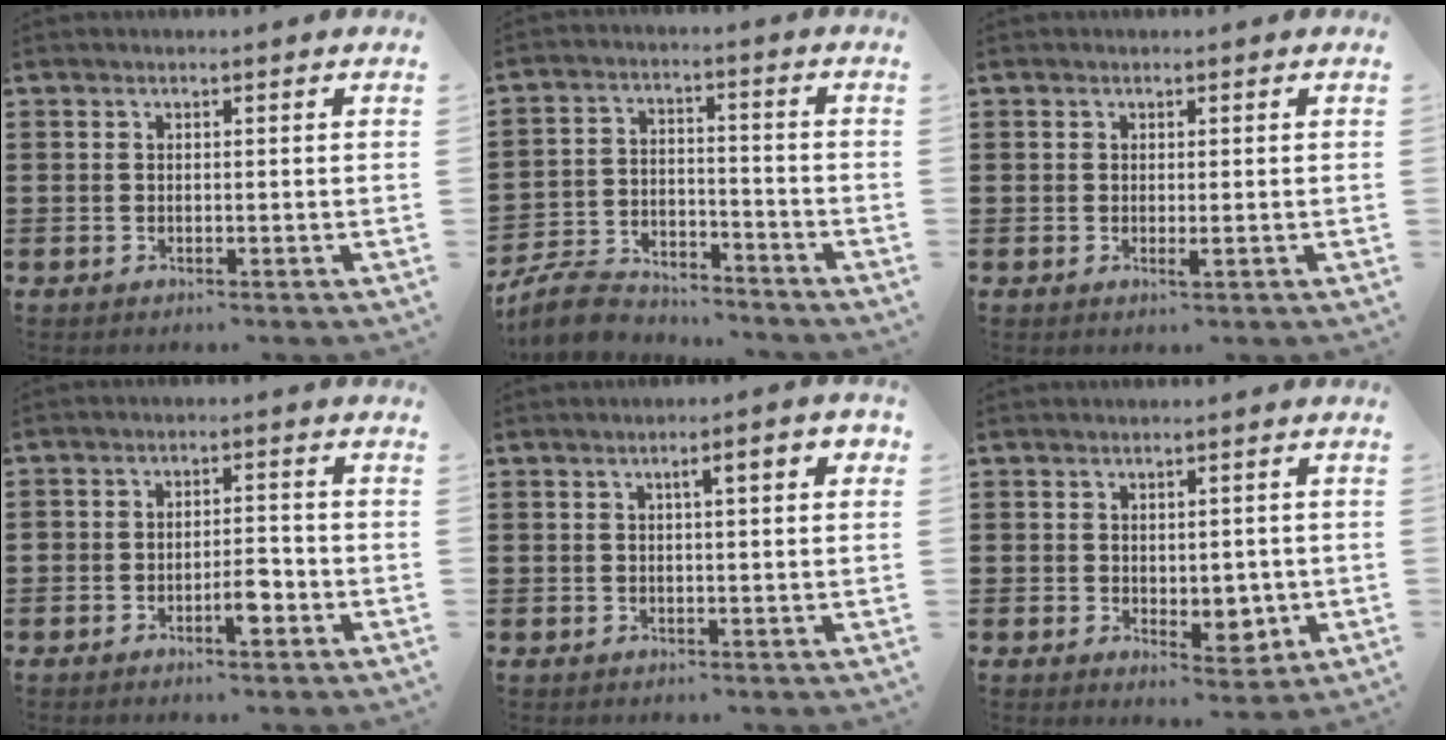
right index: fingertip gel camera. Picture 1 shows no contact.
{"total": 7.2, "force": [-6.9, 1.6, 1.4], "torque": [-0.034, 0.016, -0.137]}
{"total": 0.7, "force": [0.1, 0.2, 0.7], "torque": [-0.011, 0.000, 0.003]}
{"total": 3.8, "force": [-2.1, 1.6, 2.8], "torque": [-0.047, 0.009, -0.039]}
{"total": 3.4, "force": [1.0, 0.5, 3.2], "torque": [-0.057, 0.001, 0.011]}
{"total": 3.6, "force": [0.2, 2.6, 2.5], "torque": [-0.034, -0.001, 0.002]}